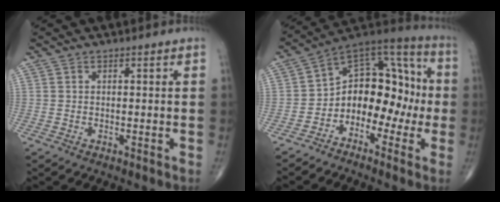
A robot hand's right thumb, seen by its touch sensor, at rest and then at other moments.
{"total": 14.6, "force": [-2.9, 10.2, 10.1], "torque": [-0.092, 0.078, -0.059]}